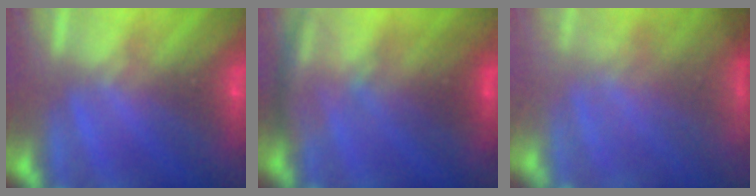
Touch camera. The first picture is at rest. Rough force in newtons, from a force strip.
{"total": 2.8}
{"total": 9.0}